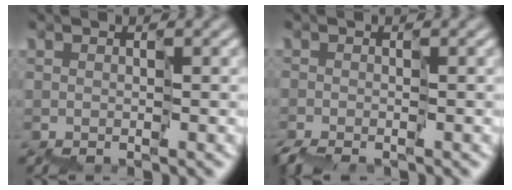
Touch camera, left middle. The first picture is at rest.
{"total": 2.2, "force": [-1.9, 0.6, 1.1], "torque": [-0.019, -0.004, -0.042]}